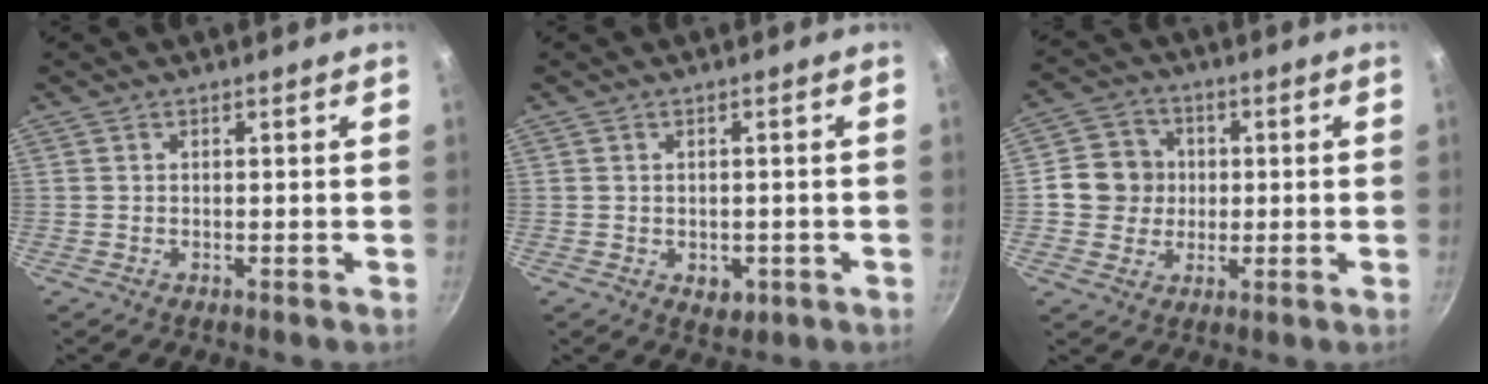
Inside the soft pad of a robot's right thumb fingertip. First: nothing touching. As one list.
[{"total": 3.3, "force": [-0.9, 2.4, 2.1], "torque": [-0.022, 0.003, -0.003]}, {"total": 8.2, "force": [0.4, 7.8, 2.6], "torque": [-0.010, 0.012, -0.005]}]